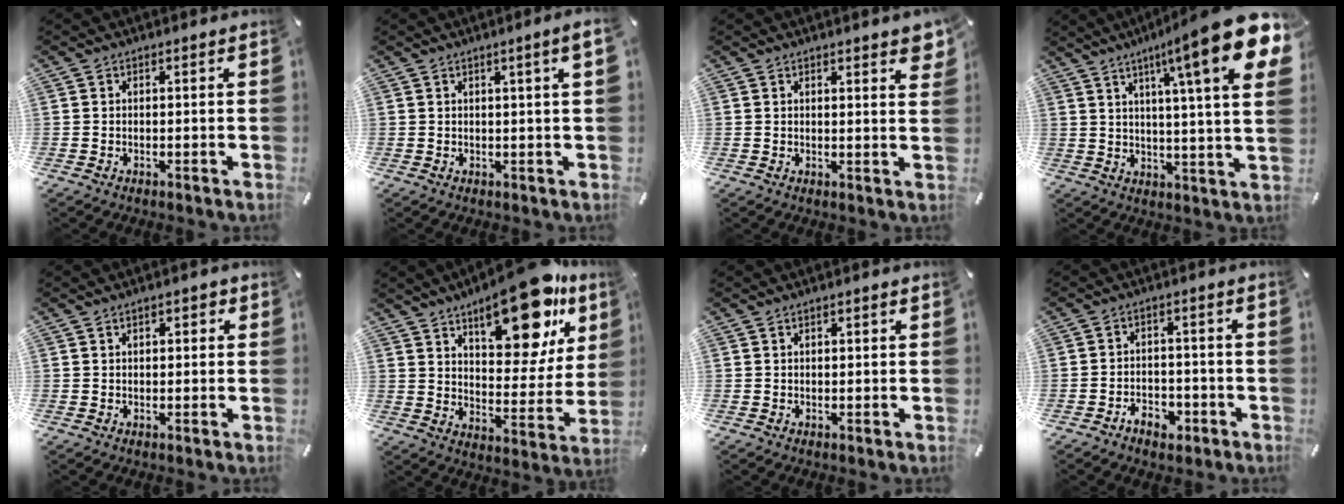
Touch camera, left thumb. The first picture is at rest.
{"total": 3.2, "force": [1.0, 0.1, 3.0], "torque": [-0.056, -0.001, 0.016]}
{"total": 2.8, "force": [2.2, 0.3, 1.7], "torque": [-0.023, -0.012, 0.036]}
{"total": 19.3, "force": [9.1, 2.6, 16.9], "torque": [-0.265, -0.049, 0.129]}
{"total": 2.3, "force": [0.6, 1.3, 1.7], "torque": [-0.028, 0.003, 0.007]}
{"total": 22.0, "force": [14.0, 9.4, 14.1], "torque": [-0.184, -0.088, 0.226]}
{"total": 1.0, "force": [0.4, 0.4, 0.8], "torque": [-0.016, 0.004, 0.006]}
{"total": 4.6, "force": [-2.9, 3.2, 1.7], "torque": [-0.025, 0.013, -0.051]}